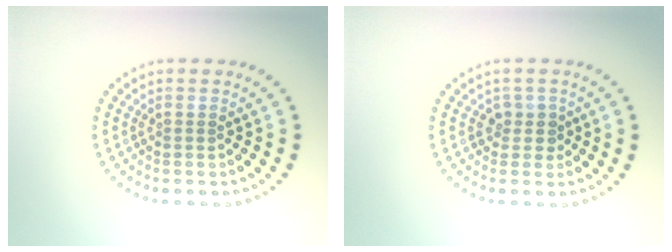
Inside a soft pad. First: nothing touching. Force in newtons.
{"total": 1.5, "press": 1.3, "slide": 0.8}